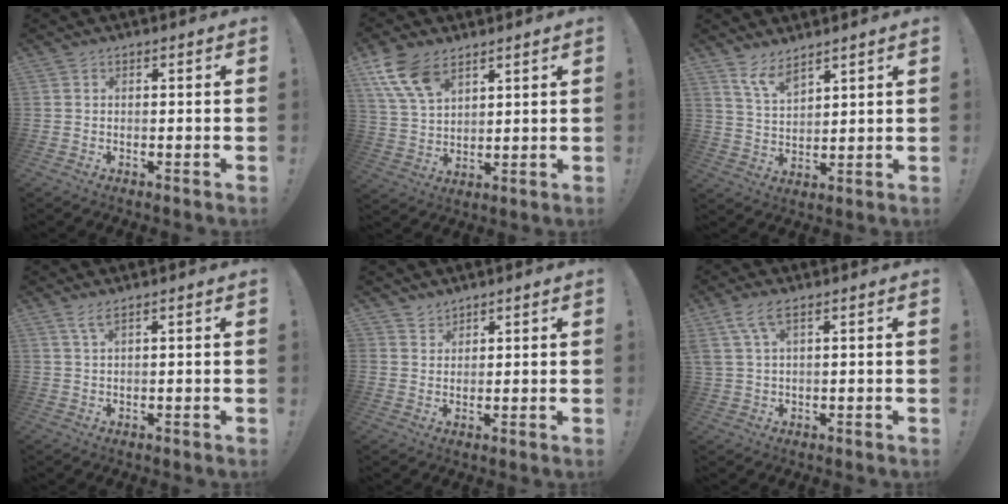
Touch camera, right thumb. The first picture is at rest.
{"total": 11.6, "force": [7.1, 6.3, 6.6], "torque": [-0.139, -0.023, 0.141]}
{"total": 7.4, "force": [5.9, 2.4, 3.7], "torque": [-0.075, -0.034, 0.110]}
{"total": 2.6, "force": [1.5, 0.1, 2.1], "torque": [-0.036, -0.005, 0.025]}
{"total": 2.9, "force": [2.5, 1.5, -0.1], "torque": [0.007, -0.018, 0.045]}
{"total": 6.0, "force": [3.3, 1.9, 4.7], "torque": [-0.093, -0.002, 0.063]}